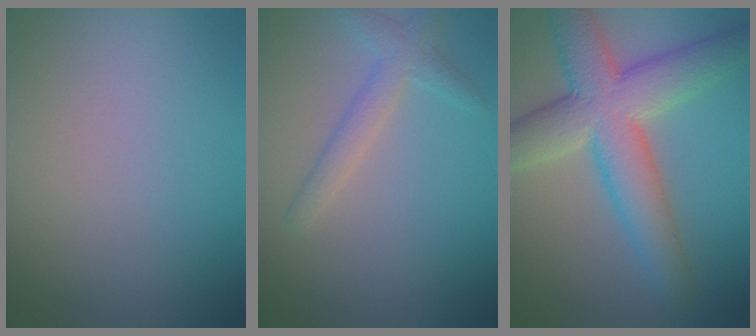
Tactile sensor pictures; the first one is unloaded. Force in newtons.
{"total": 2.4, "press": 2.4, "slide": 0.0}
{"total": 8.7, "press": 8.7, "slide": 0.5}